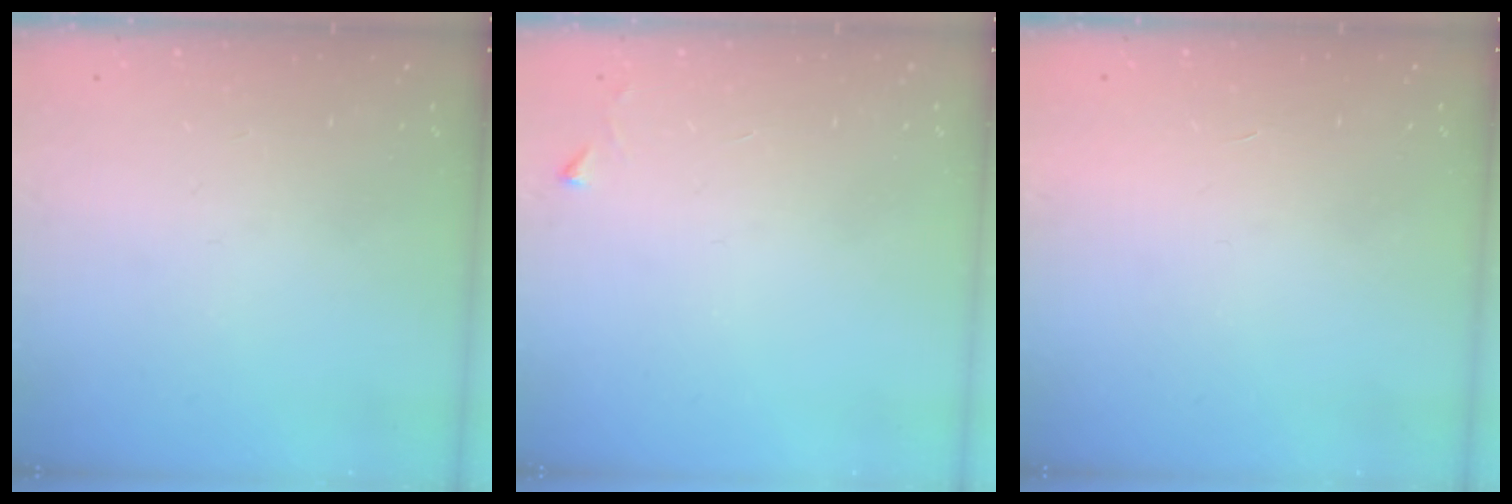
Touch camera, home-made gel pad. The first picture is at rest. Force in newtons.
{"total": 2.3, "press": 2.3, "slide": 0.4}
{"total": 1.7, "press": 1.7, "slide": 0.1}